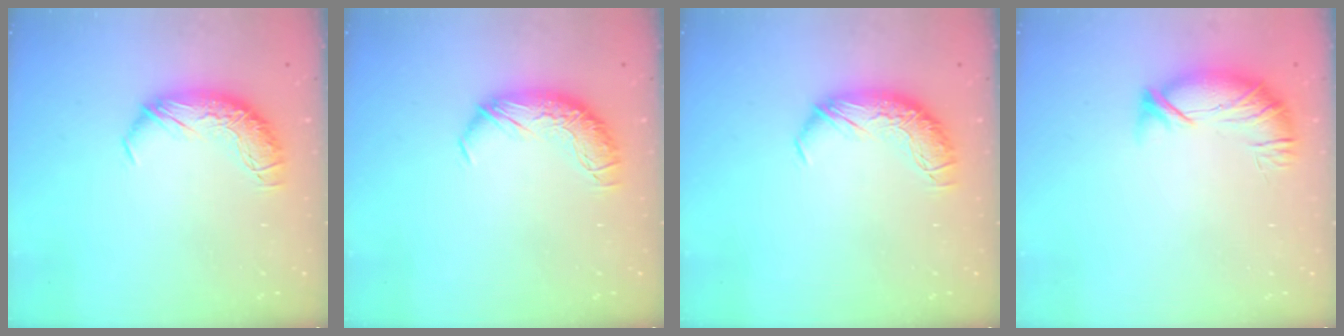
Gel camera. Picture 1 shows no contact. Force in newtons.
{"total": 0.0}
{"total": 0.0}
{"total": 3.2, "press": 2.8, "slide": 1.6}